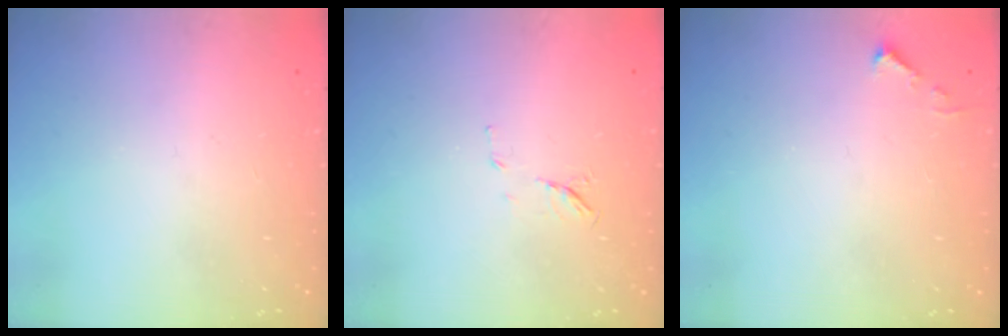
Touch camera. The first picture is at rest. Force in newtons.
{"total": 5.4, "press": 5.2, "slide": 1.3}
{"total": 3.7, "press": 3.6, "slide": 0.5}